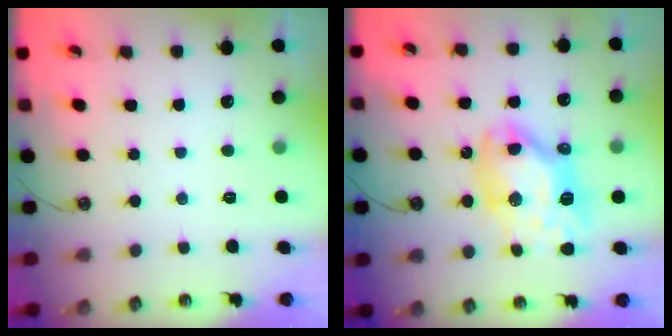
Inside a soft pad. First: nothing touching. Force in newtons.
{"total": 14.9, "press": 14.8, "slide": 1.7}